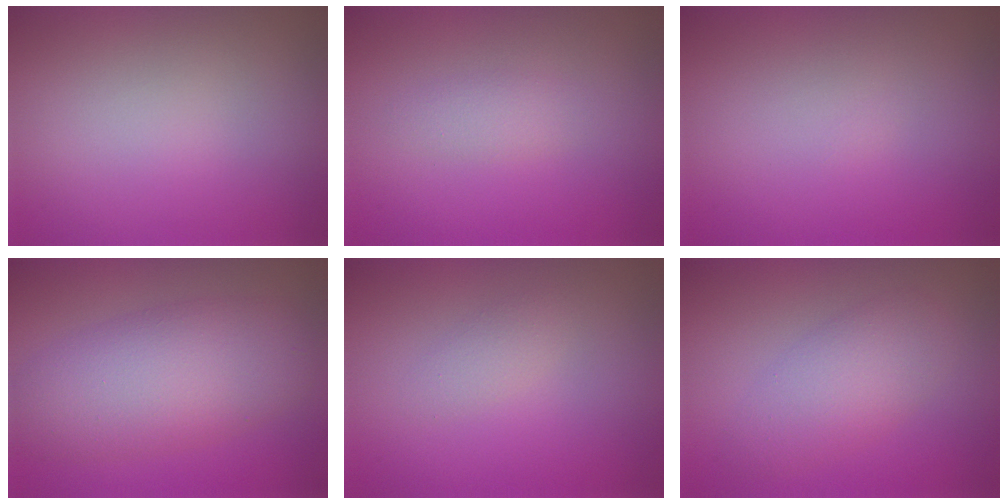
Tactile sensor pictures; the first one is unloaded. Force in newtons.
{"total": 1.3, "press": 1.3, "slide": 0.0}
{"total": 0.0}
{"total": 7.3, "press": 7.3, "slide": 0.2}
{"total": 1.2, "press": 1.2, "slide": 0.0}
{"total": 3.7, "press": 3.7, "slide": 0.1}